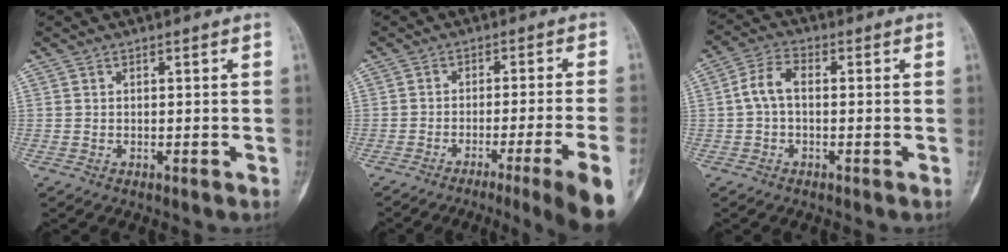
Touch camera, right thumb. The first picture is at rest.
{"total": 12.9, "force": [-7.2, -0.9, 10.6], "torque": [-0.136, 0.019, -0.101]}
{"total": 5.4, "force": [-0.1, 3.1, 4.4], "torque": [-0.088, 0.018, -0.009]}